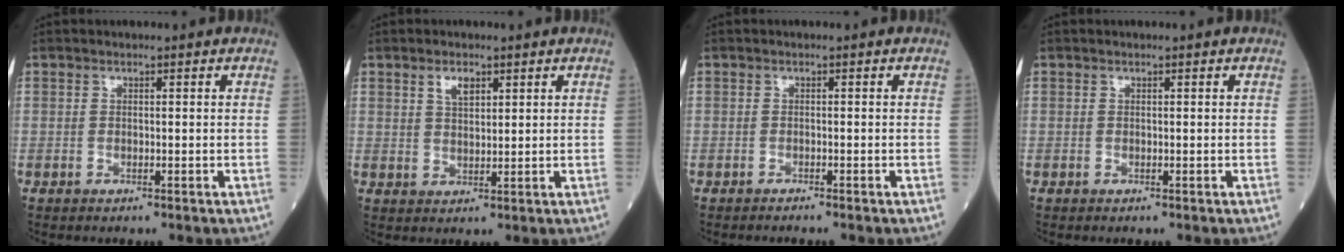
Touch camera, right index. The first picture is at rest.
{"total": 3.0, "force": [1.7, 1.4, 2.1], "torque": [-0.039, 0.003, 0.033]}
{"total": 1.3, "force": [-1.2, -0.2, 0.5], "torque": [-0.009, 0.002, -0.017]}
{"total": 0.0}